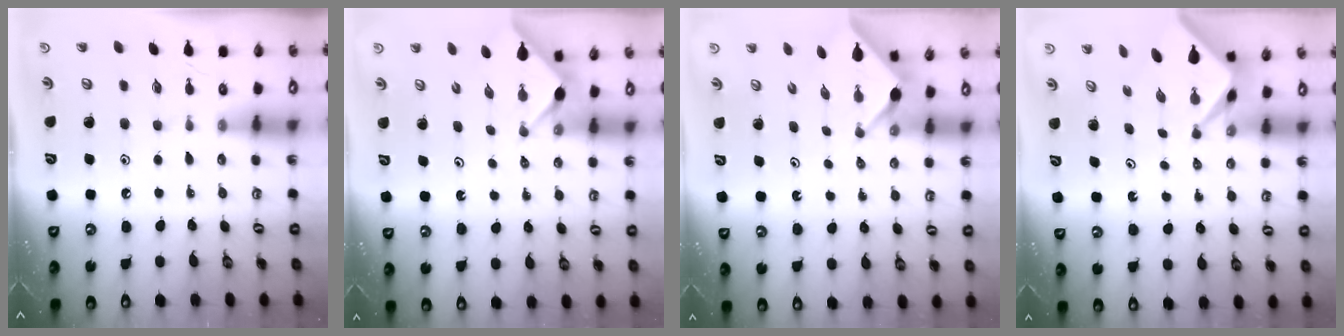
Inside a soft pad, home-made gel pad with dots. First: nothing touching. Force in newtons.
{"total": 3.1, "press": 3.0, "slide": 0.4}
{"total": 2.5, "press": 2.5, "slide": 0.3}
{"total": 2.9, "press": 2.9, "slide": 0.1}